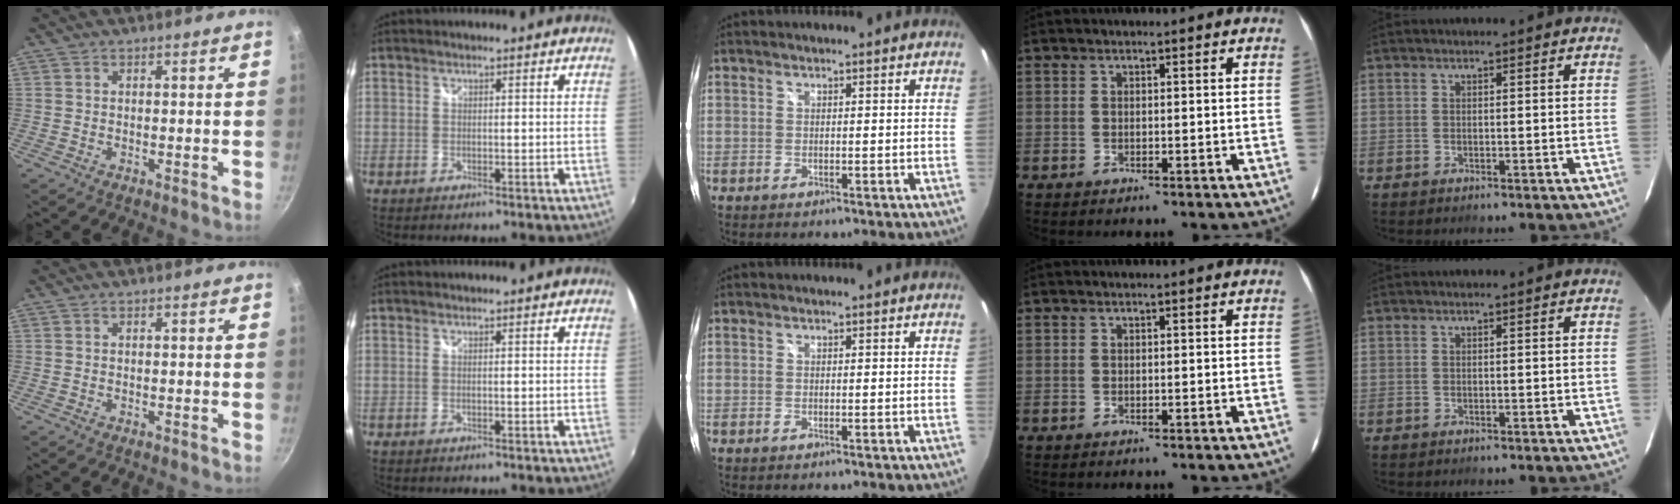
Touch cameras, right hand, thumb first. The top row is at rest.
{}